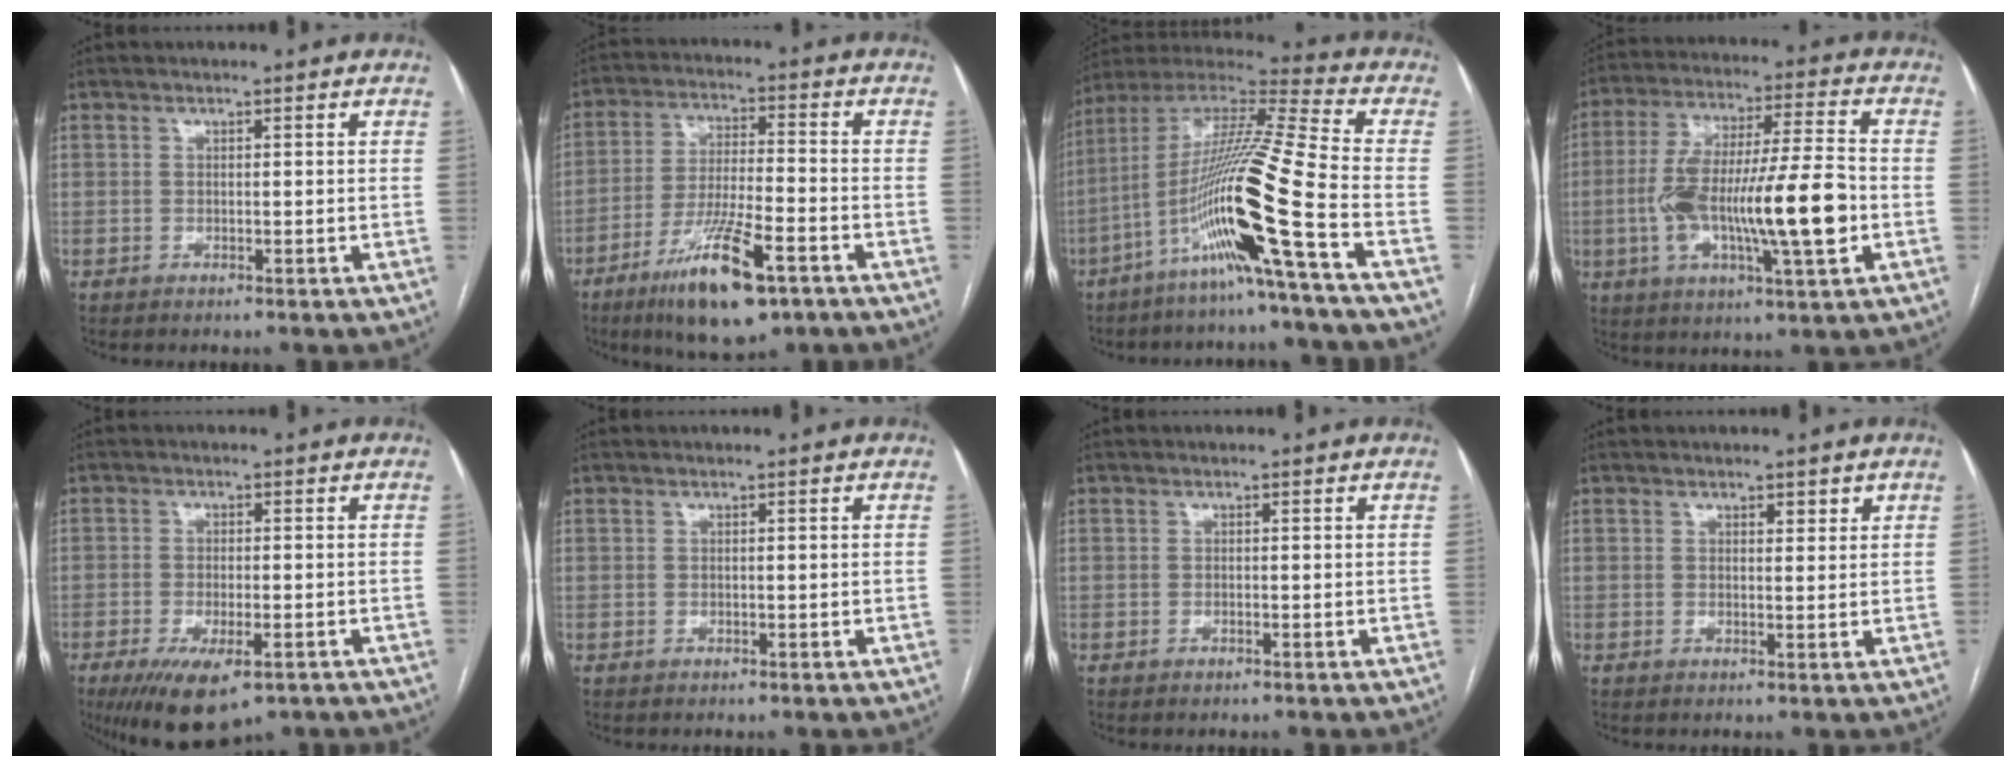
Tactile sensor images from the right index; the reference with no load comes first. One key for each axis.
{"total": 13.8, "fx": -7.9, "fy": 2.6, "fz": 11.1, "tx": -0.207, "ty": -0.023, "tz": -0.131}
{"total": 19.0, "fx": -7.8, "fy": -2.2, "fz": 17.2, "tx": -0.341, "ty": -0.012, "tz": -0.154}
{"total": 17.7, "fx": -3.2, "fy": 2.5, "fz": 17.2, "tx": -0.320, "ty": 0.008, "tz": -0.052}
{"total": 9.7, "fx": -5.8, "fy": 3.3, "fz": 6.9, "tx": -0.115, "ty": -0.020, "tz": -0.087}
{"total": 0.0}
{"total": 0.0}
{"total": 1.5, "fx": 1.1, "fy": 0.7, "fz": 0.7, "tx": -0.008, "ty": 0.000, "tz": 0.015}